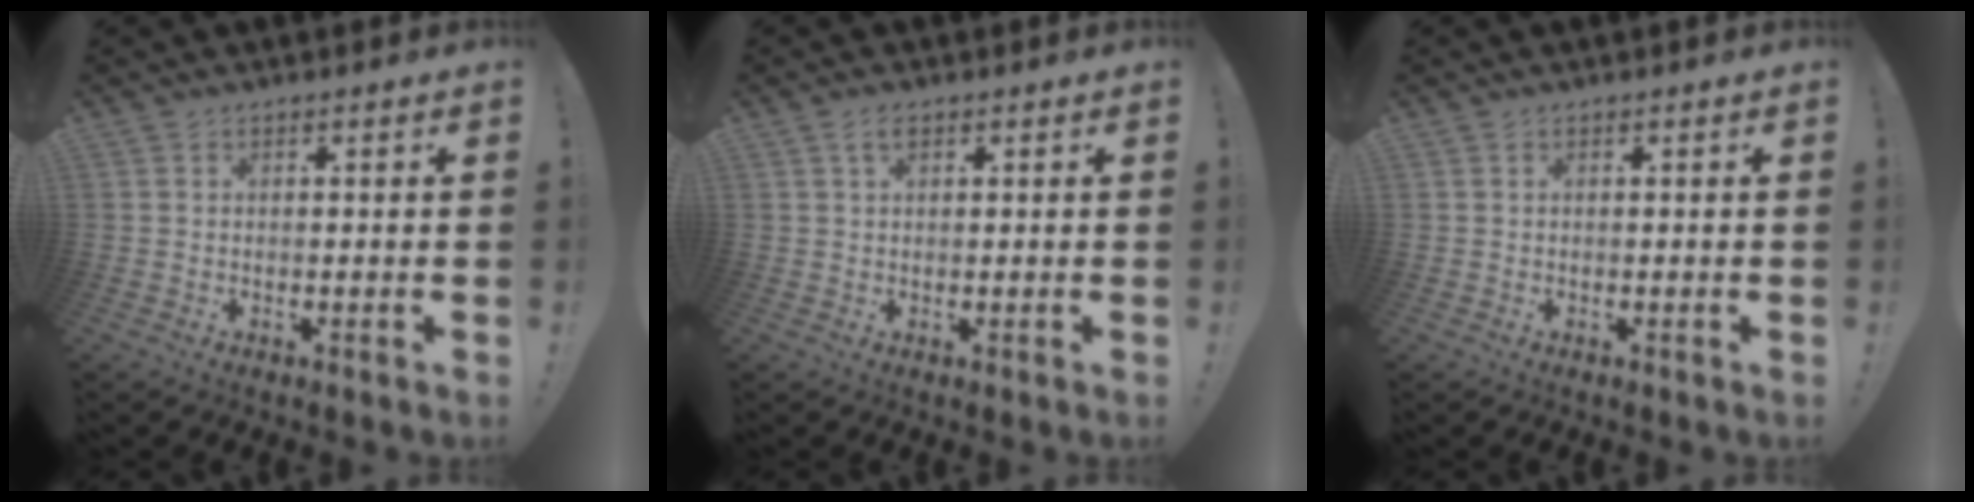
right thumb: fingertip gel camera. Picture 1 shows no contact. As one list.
[{"total": 2.5, "force": [1.3, 1.2, 1.8], "torque": [-0.031, -0.001, 0.021]}, {"total": 0.0}]